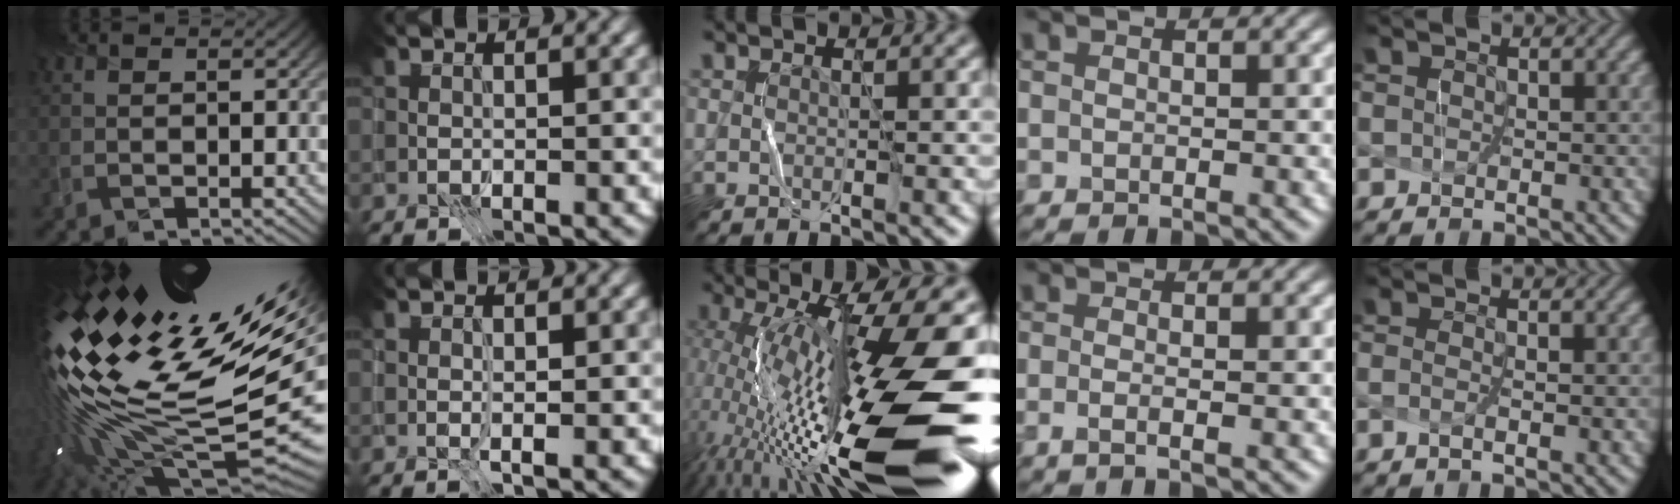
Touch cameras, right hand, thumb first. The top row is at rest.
{"thumb": {"total": 18.8, "force": [2.7, 7.1, 17.2], "torque": [-0.312, -0.040, 0.071]}, "index": {"total": 0.8, "force": [0.1, 0.0, 0.7], "torque": [-0.014, 0.002, 0.003]}, "middle": {"total": 17.5, "force": [-2.0, 4.6, 16.8], "torque": [-0.289, 0.017, -0.036]}, "ring": {"total": 1.1, "force": [-0.9, -0.2, 0.7], "torque": [-0.031, -0.010, -0.004]}, "little": {"total": 1.0, "force": [-0.8, -0.4, 0.4], "torque": [-0.022, -0.005, -0.006]}}